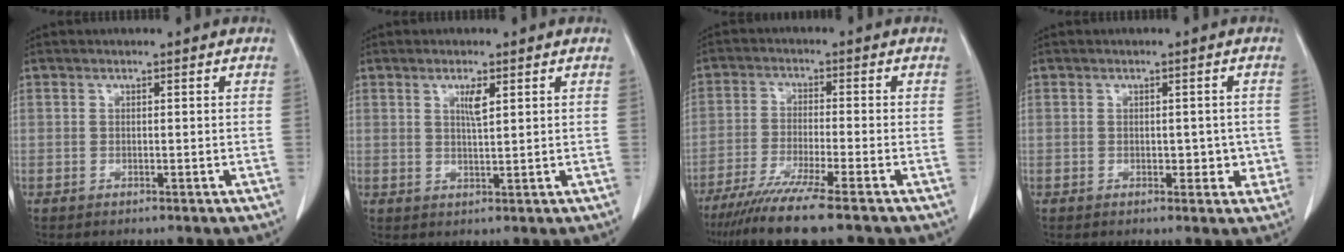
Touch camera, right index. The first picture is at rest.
{"total": 2.6, "force": [1.2, 0.3, 2.3], "torque": [-0.045, -0.003, 0.022]}
{"total": 10.8, "force": [-8.4, -0.9, 6.7], "torque": [-0.105, -0.033, -0.137]}
{"total": 3.1, "force": [-0.3, 2.1, 2.3], "torque": [-0.019, 0.006, 0.001]}